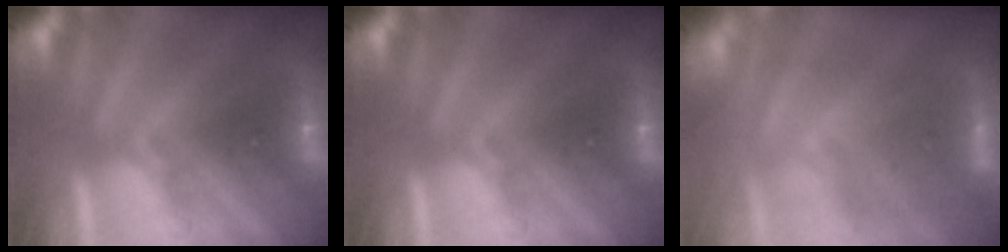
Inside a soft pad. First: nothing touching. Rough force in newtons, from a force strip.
{"total": 0.0}
{"total": 4.5}